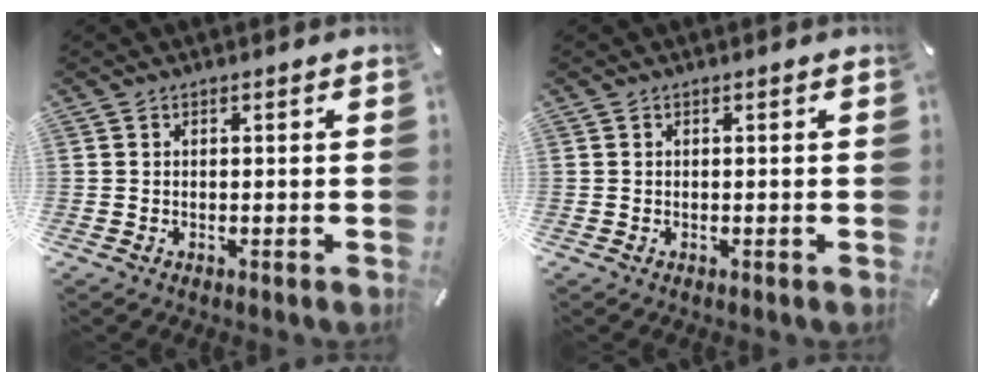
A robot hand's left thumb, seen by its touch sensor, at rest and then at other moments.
{"total": 0.0}